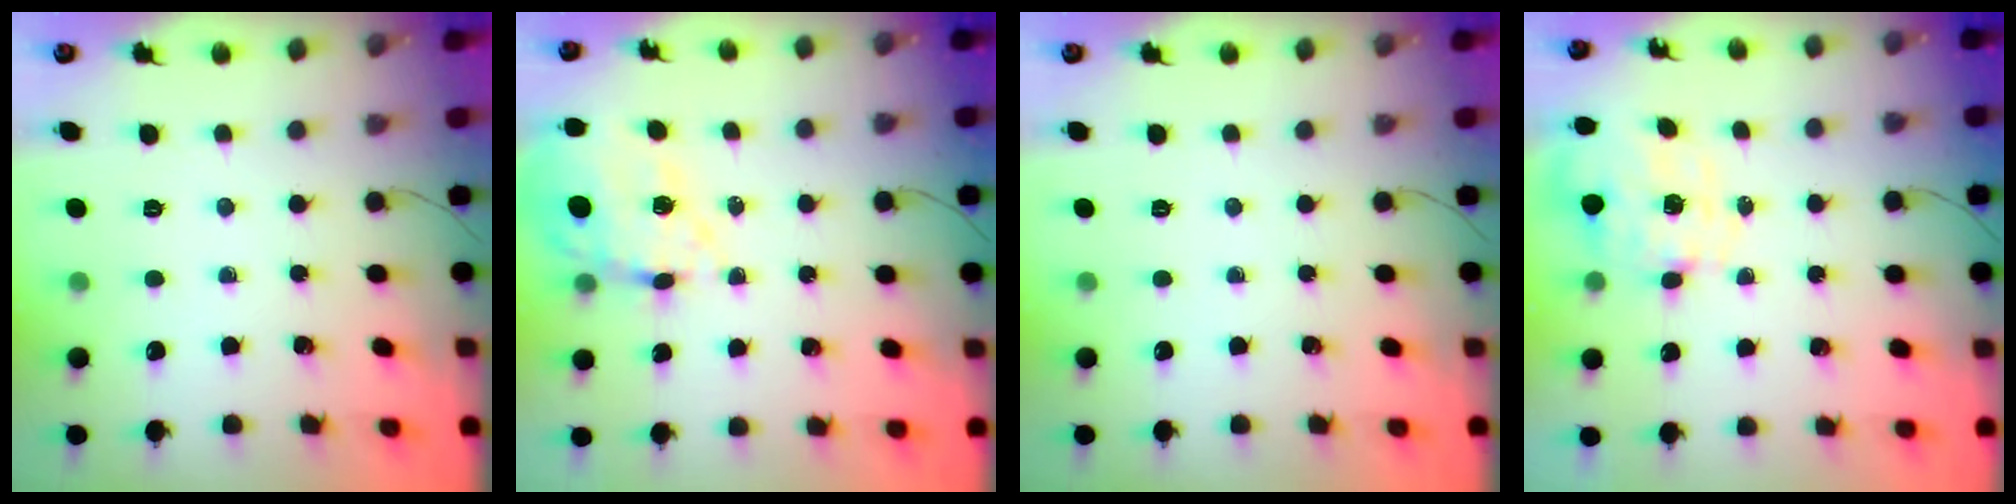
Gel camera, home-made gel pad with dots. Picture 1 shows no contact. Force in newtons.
{"total": 19.0, "press": 18.6, "slide": 3.6}
{"total": 0.0}
{"total": 2.1, "press": 1.8, "slide": 1.0}